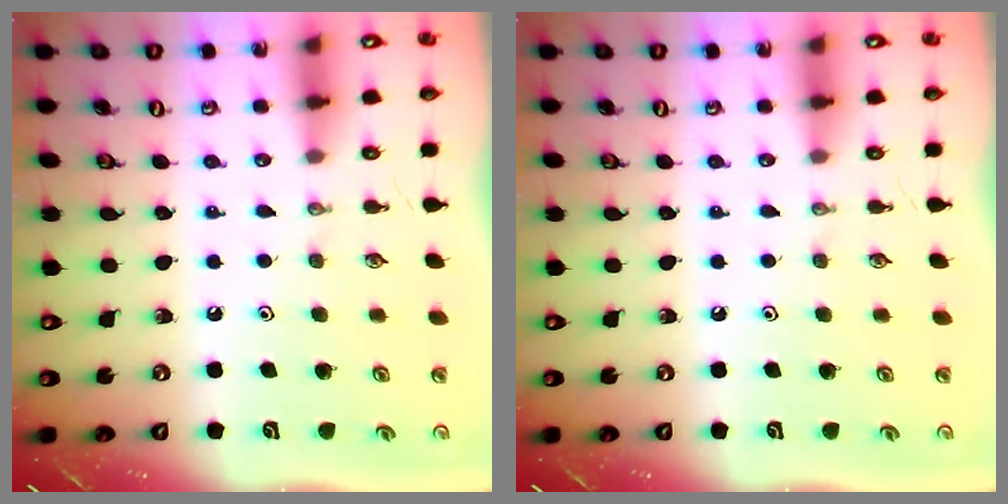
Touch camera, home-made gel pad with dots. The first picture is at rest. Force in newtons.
{"total": 0.0}